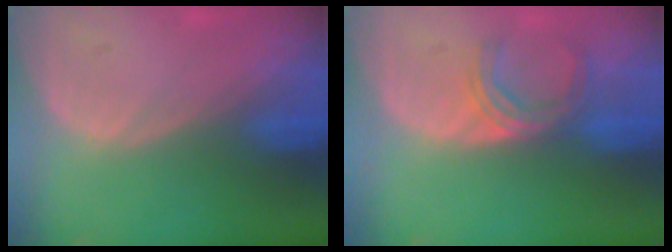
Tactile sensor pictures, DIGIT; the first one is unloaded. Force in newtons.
{"total": 5.0, "press": 4.5, "slide": 2.2}